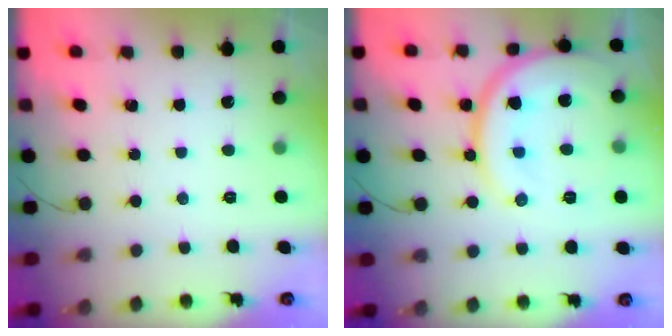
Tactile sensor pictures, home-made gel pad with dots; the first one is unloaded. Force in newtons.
{"total": 16.4, "press": 16.3, "slide": 1.8}